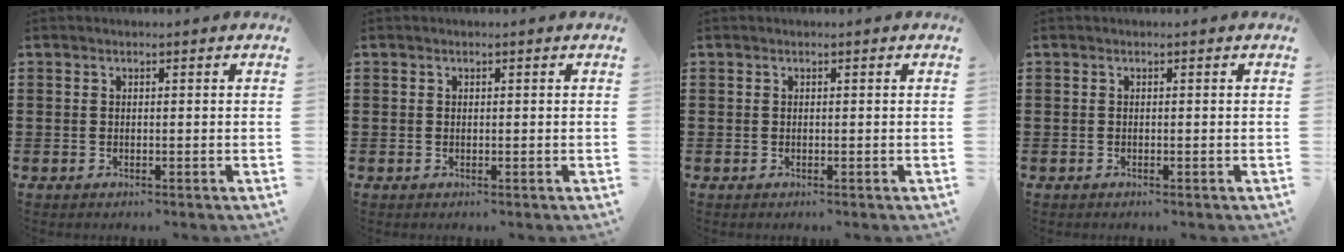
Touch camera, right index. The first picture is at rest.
{"total": 0.0}
{"total": 0.0}
{"total": 0.0}